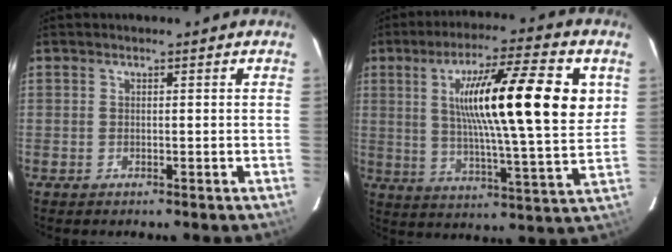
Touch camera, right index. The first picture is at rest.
{"total": 20.7, "force": [5.2, 2.1, 19.9], "torque": [-0.317, 0.015, 0.073]}